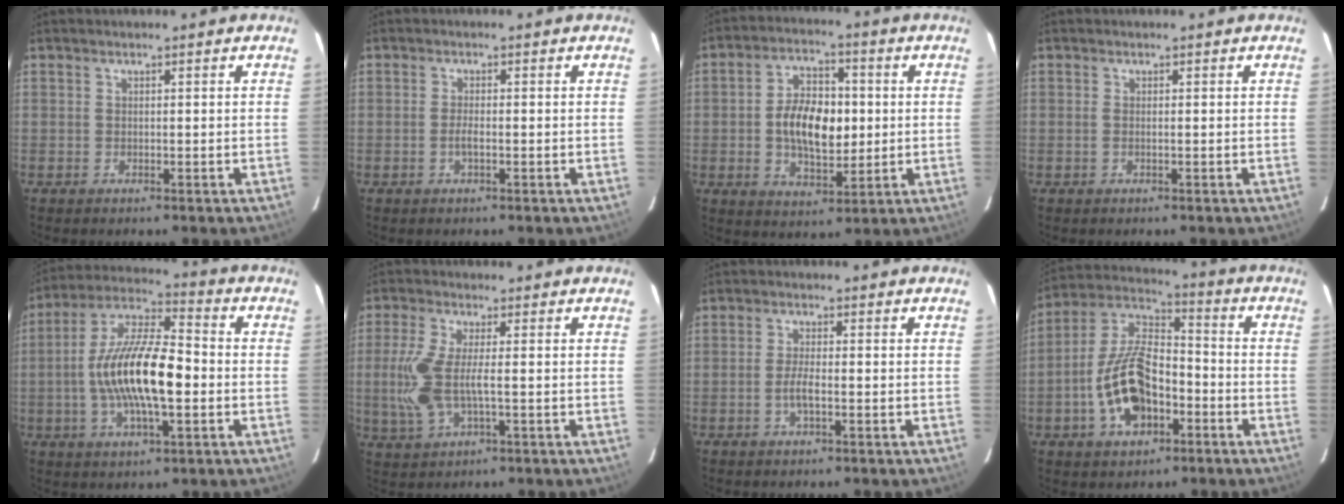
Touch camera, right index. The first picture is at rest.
{"total": 1.7, "force": [-0.6, 0.4, 1.5], "torque": [-0.032, 0.000, -0.012]}
{"total": 11.5, "force": [-0.2, 6.4, 9.5], "torque": [-0.173, 0.015, 0.002]}
{"total": 0.6, "force": [-0.1, 0.0, 0.6], "torque": [-0.015, 0.000, -0.004]}
{"total": 17.0, "force": [-2.2, 5.5, 15.9], "torque": [-0.302, 0.006, -0.049]}
{"total": 9.0, "force": [-1.0, 2.9, 8.5], "torque": [-0.189, -0.007, -0.016]}
{"total": 3.0, "force": [-1.0, 0.6, 2.8], "torque": [-0.058, -0.001, -0.022]}
{"total": 15.2, "force": [-5.4, 8.3, 11.6], "torque": [-0.241, 0.015, -0.094]}